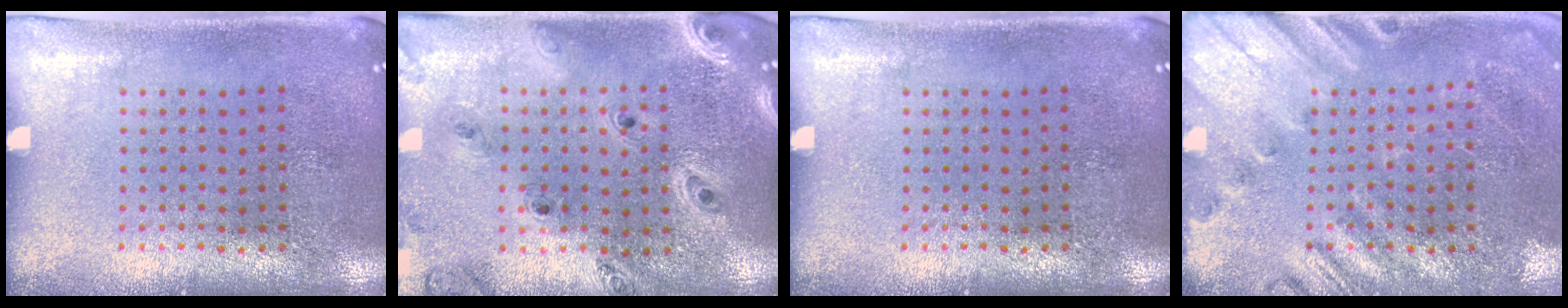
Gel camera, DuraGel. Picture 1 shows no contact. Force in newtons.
{"total": 1.5, "press": 1.5, "slide": 0.3}
{"total": 0.0}
{"total": 2.4, "press": 2.0, "slide": 1.3}